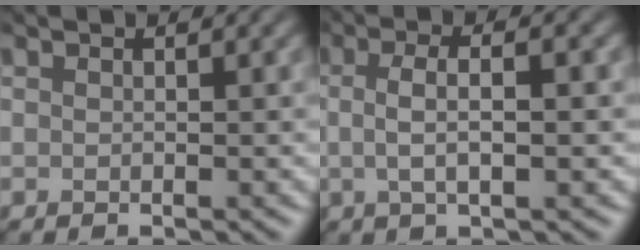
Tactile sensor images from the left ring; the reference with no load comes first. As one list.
[{"total": 3.4, "force": [-1.3, 0.7, 3.0], "torque": [-0.064, -0.004, -0.015]}]